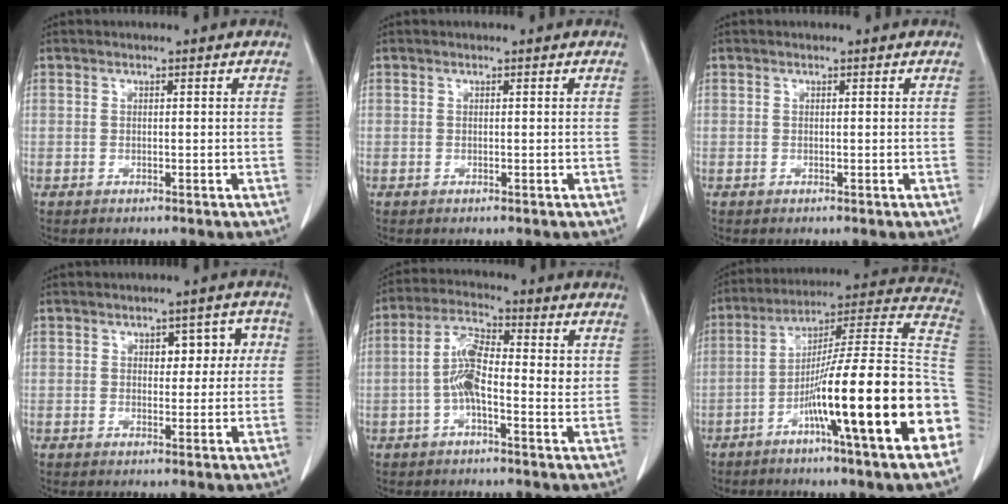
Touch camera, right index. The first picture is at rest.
{"total": 0.0}
{"total": 0.0}
{"total": 5.1, "force": [1.1, 2.9, 4.1], "torque": [-0.041, 0.024, 0.015]}
{"total": 8.4, "force": [-0.2, 2.8, 7.9], "torque": [-0.157, 0.017, -0.014]}
{"total": 25.7, "force": [-8.2, 0.3, 24.4], "torque": [-0.286, -0.002, -0.141]}